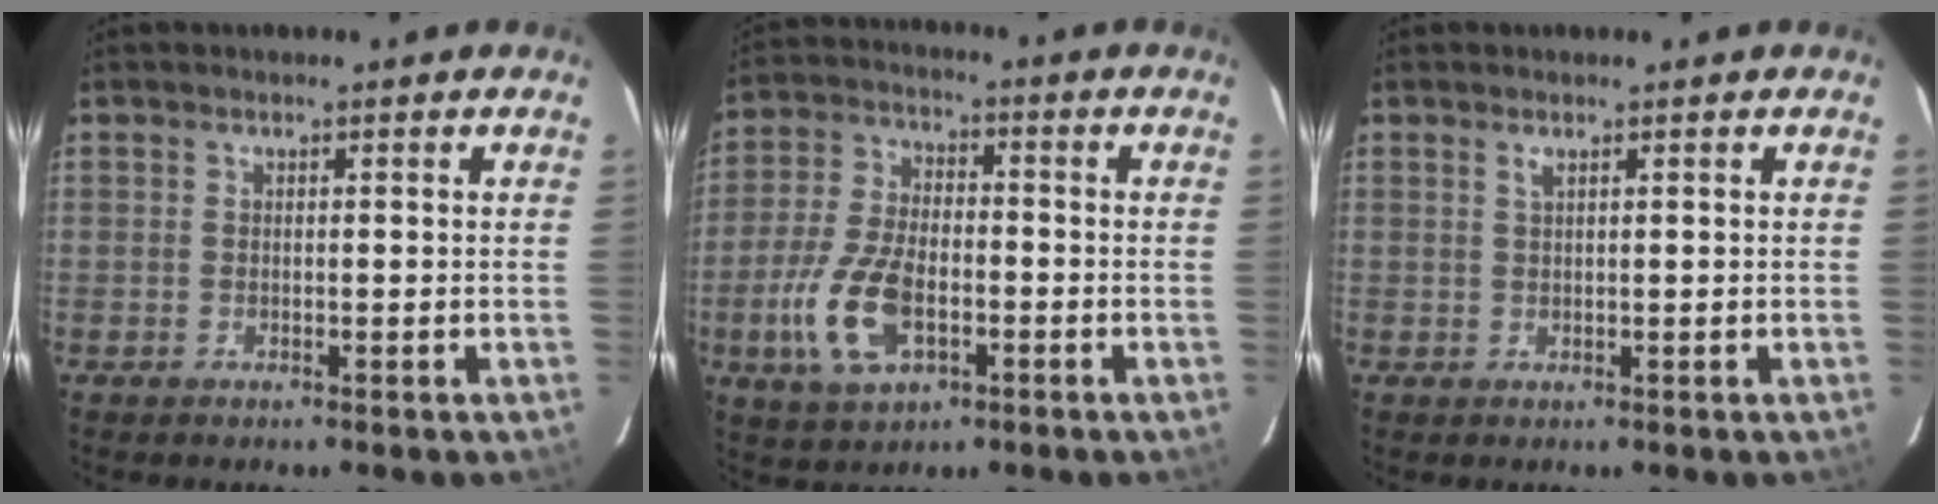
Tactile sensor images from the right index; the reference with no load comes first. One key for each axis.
{"total": 13.1, "fx": -4.4, "fy": 6.9, "fz": 10.2, "tx": -0.226, "ty": -0.003, "tz": -0.077}
{"total": 0.8, "fx": 0.5, "fy": 0.1, "fz": 0.6, "tx": -0.011, "ty": 0.002, "tz": 0.010}